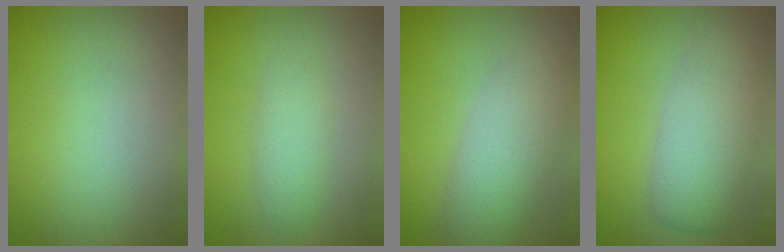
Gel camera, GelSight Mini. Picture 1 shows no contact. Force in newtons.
{"total": 2.0, "press": 2.0, "slide": 0.1}
{"total": 4.7, "press": 4.7, "slide": 0.3}
{"total": 4.9, "press": 4.9, "slide": 0.1}